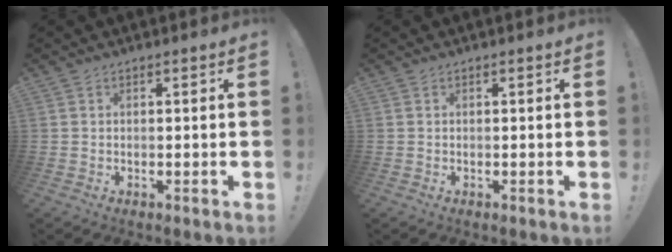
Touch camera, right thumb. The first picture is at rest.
{"total": 0.0}